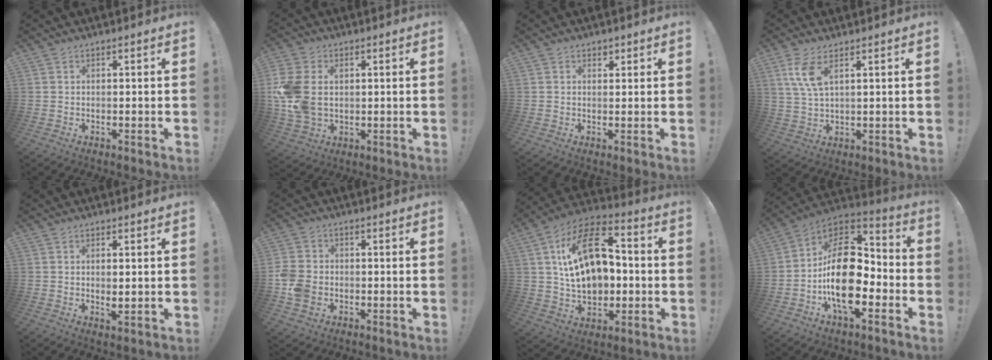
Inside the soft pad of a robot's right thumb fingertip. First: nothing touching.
{"total": 13.5, "force": [1.7, 10.2, 8.6], "torque": [-0.179, -0.010, 0.033]}
{"total": 2.9, "force": [1.4, 2.4, 0.9], "torque": [-0.003, -0.003, 0.023]}
{"total": 7.3, "force": [3.5, 2.7, 5.8], "torque": [-0.108, -0.015, 0.062]}
{"total": 2.4, "force": [0.4, 0.9, 2.2], "torque": [-0.029, -0.004, 0.006]}
{"total": 9.1, "force": [-2.4, 7.2, 5.0], "torque": [-0.119, 0.014, -0.044]}
{"total": 21.1, "force": [3.3, 13.7, 15.8], "torque": [-0.252, -0.001, 0.065]}
{"total": 21.9, "force": [-3.3, 12.1, 18.0], "torque": [-0.324, 0.022, -0.046]}